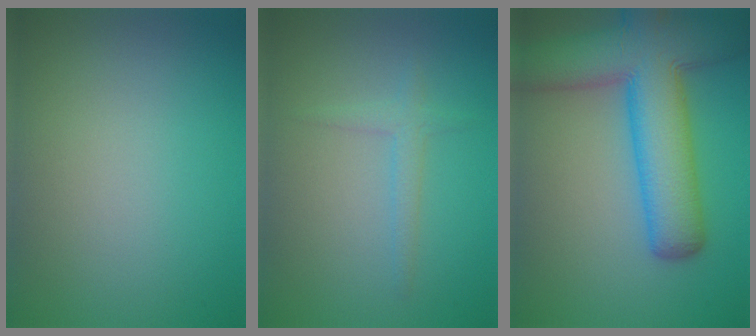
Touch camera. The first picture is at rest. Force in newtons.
{"total": 1.5, "press": 1.5, "slide": 0.0}
{"total": 11.0, "press": 11.0, "slide": 0.4}